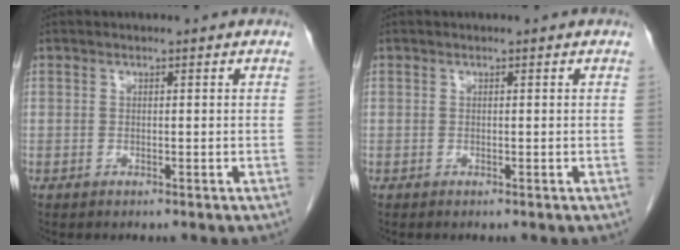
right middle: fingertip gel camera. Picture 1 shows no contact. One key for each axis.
{"total": 0.0}